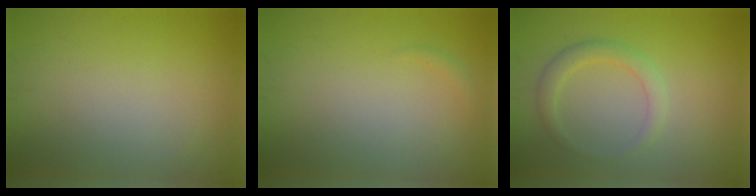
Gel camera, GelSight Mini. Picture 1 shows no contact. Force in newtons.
{"total": 0.5, "press": 0.5, "slide": 0.1}
{"total": 2.2, "press": 2.2, "slide": 0.1}